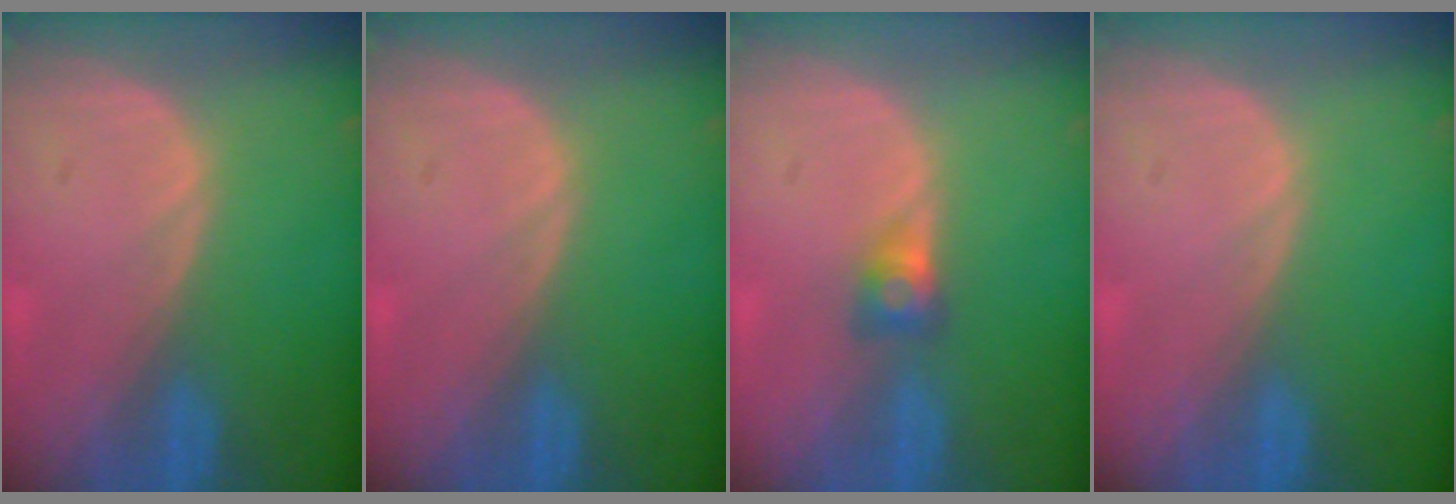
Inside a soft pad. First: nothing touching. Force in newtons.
{"total": 0.0}
{"total": 2.6, "press": 2.3, "slide": 1.0}
{"total": 0.0}